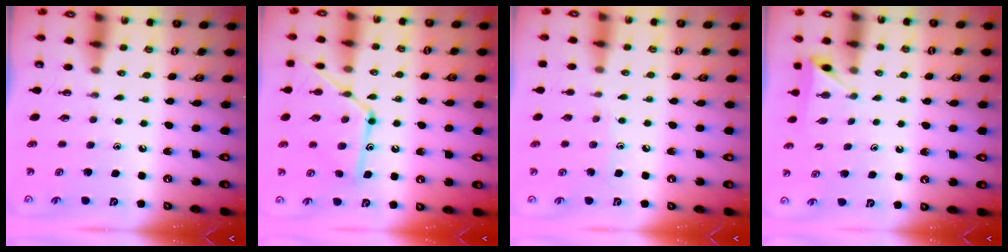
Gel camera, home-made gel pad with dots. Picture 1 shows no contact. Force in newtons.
{"total": 15.6, "press": 15.5, "slide": 1.2}
{"total": 5.5, "press": 5.5, "slide": 0.6}
{"total": 2.5, "press": 2.5, "slide": 0.3}